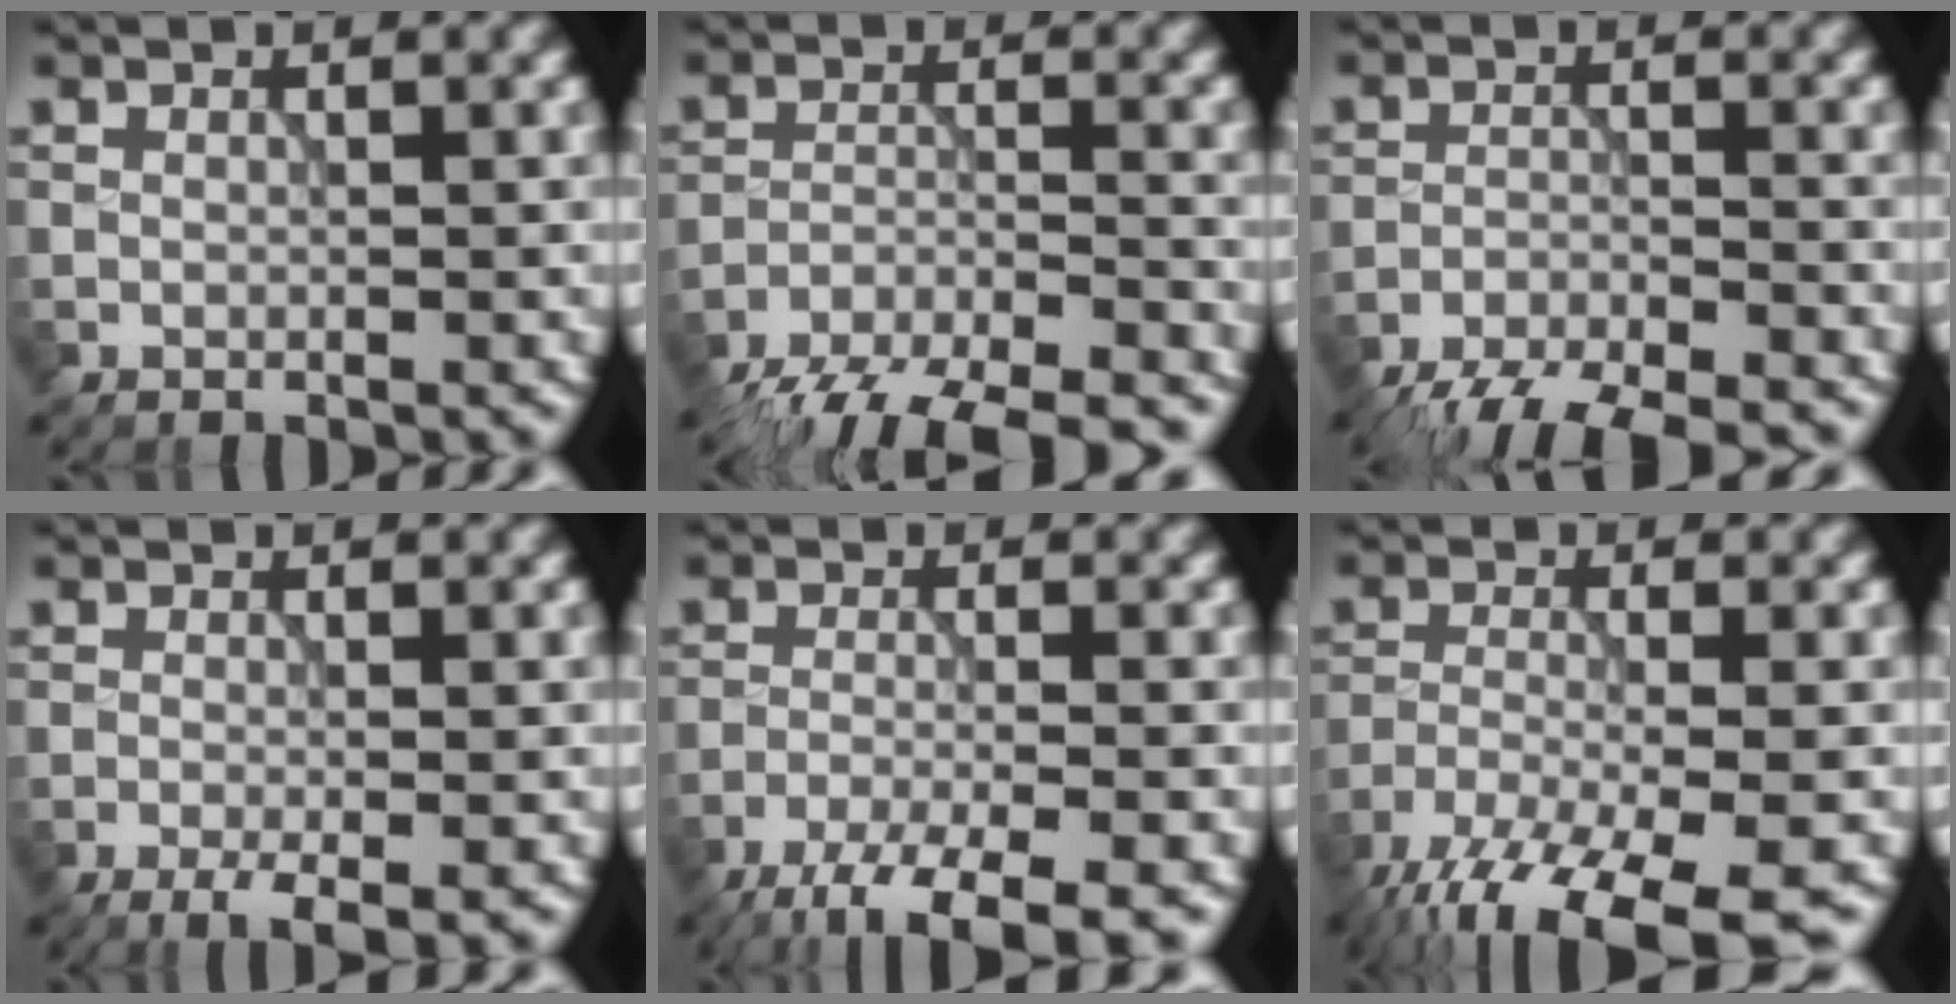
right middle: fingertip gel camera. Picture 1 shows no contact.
{"total": 11.4, "force": [-10.3, 3.1, 3.8], "torque": [-0.052, -0.016, -0.154]}
{"total": 8.8, "force": [-8.0, 1.7, 3.2], "torque": [-0.060, -0.024, -0.128]}
{"total": 3.0, "force": [-1.7, 0.7, 2.4], "torque": [-0.045, -0.005, -0.033]}
{"total": 6.9, "force": [-5.1, 1.3, 4.5], "torque": [-0.072, -0.013, -0.096]}
{"total": 12.9, "force": [-10.0, 3.4, 7.4], "torque": [-0.148, -0.046, -0.155]}